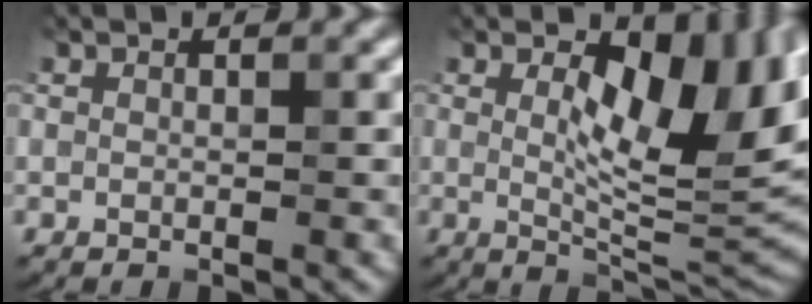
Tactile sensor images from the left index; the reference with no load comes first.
{"total": 10.6, "force": [2.5, 4.2, 9.5], "torque": [-0.142, -0.001, 0.043]}